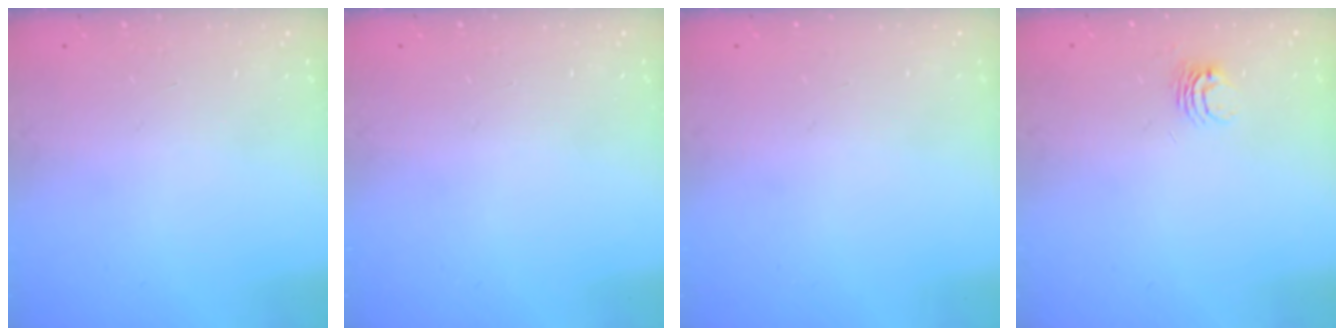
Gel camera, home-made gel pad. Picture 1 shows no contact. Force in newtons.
{"total": 0.0}
{"total": 0.0}
{"total": 4.0, "press": 3.9, "slide": 0.3}